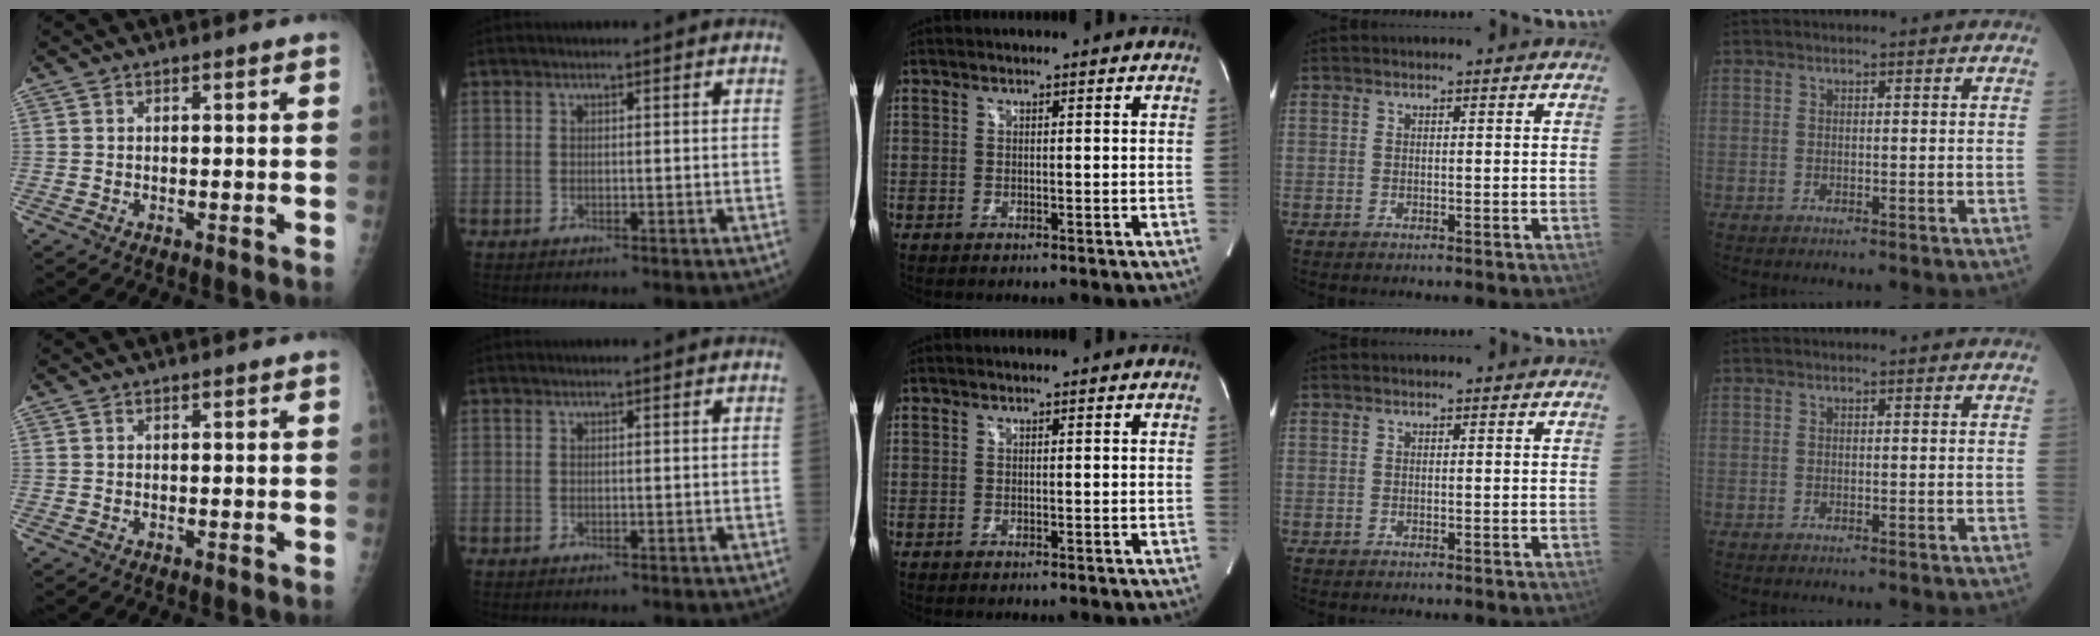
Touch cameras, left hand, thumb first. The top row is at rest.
{}